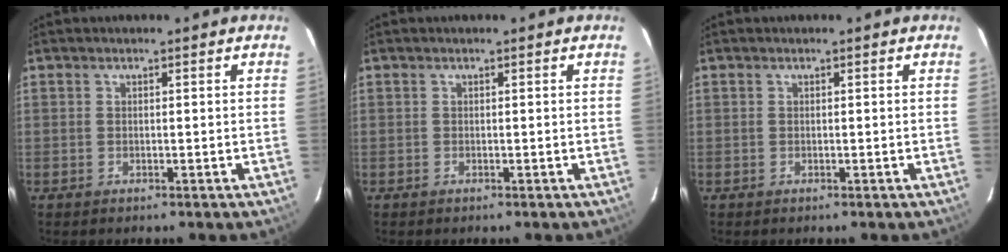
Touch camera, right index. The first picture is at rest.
{"total": 0.0}
{"total": 0.0}